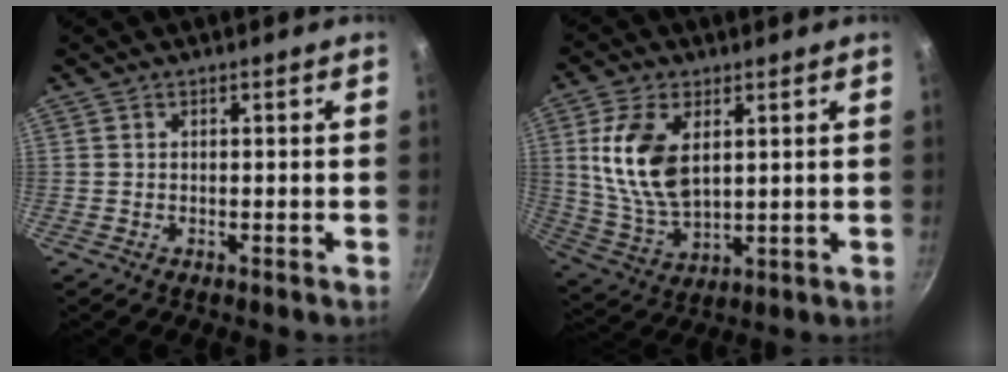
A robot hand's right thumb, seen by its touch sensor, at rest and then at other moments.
{"total": 13.8, "force": [3.5, 7.6, 11.0], "torque": [-0.216, -0.014, 0.079]}